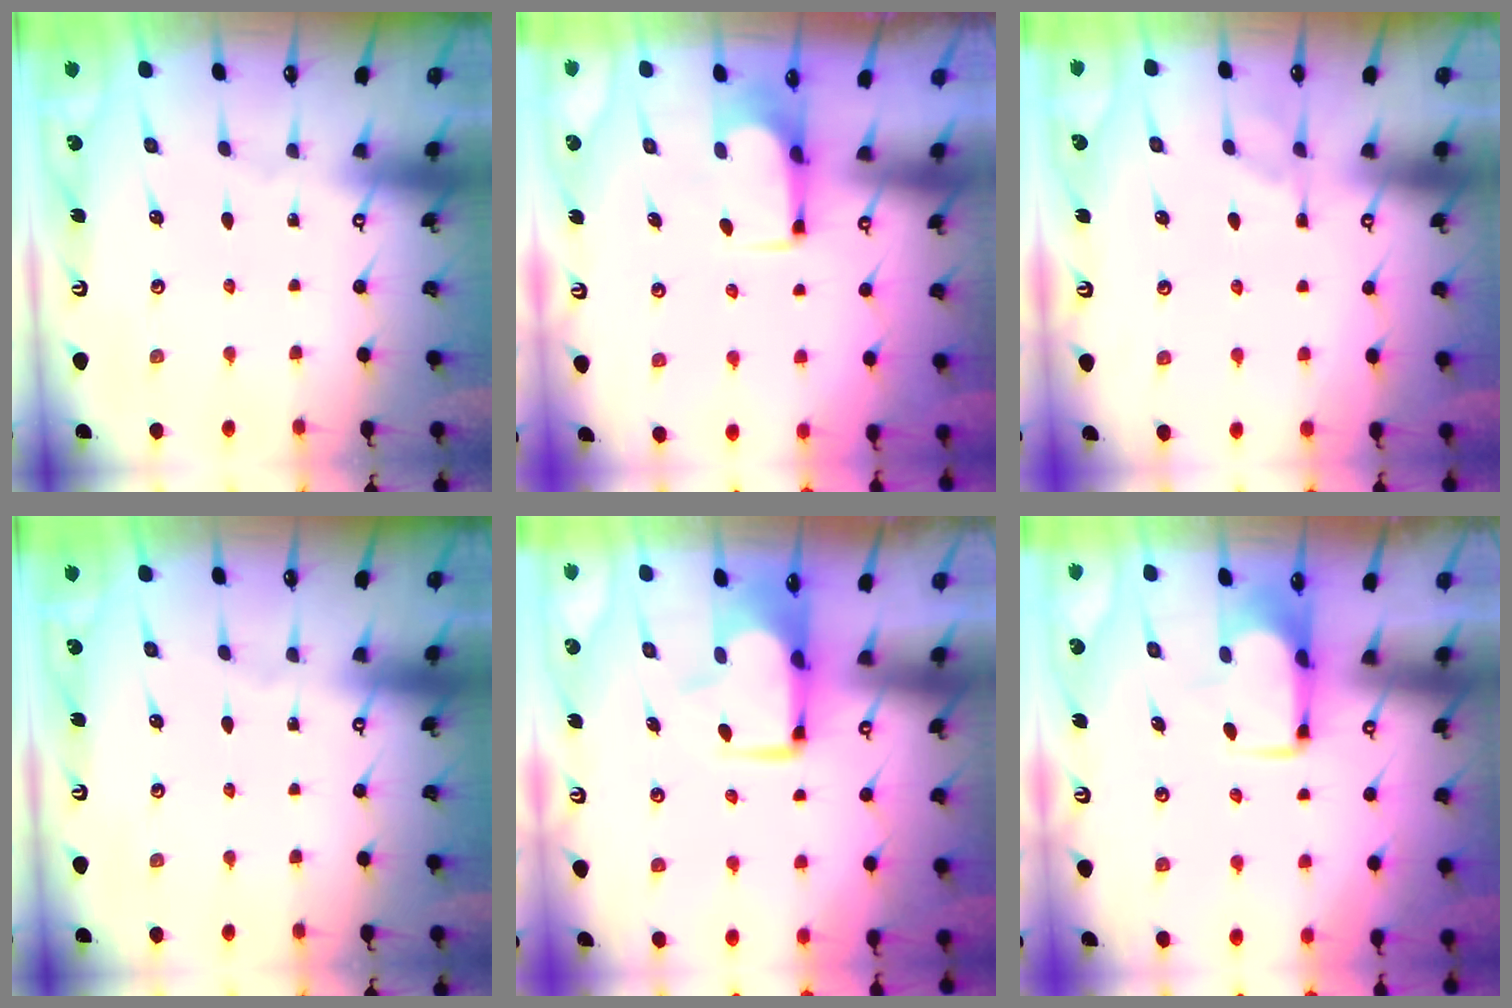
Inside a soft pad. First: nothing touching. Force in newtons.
{"total": 3.6, "press": 3.6, "slide": 0.7}
{"total": 0.9, "press": 0.1, "slide": 0.9}
{"total": 0.0}
{"total": 0.6, "press": 0.1, "slide": 0.6}
{"total": 2.1, "press": 2.1, "slide": 0.4}